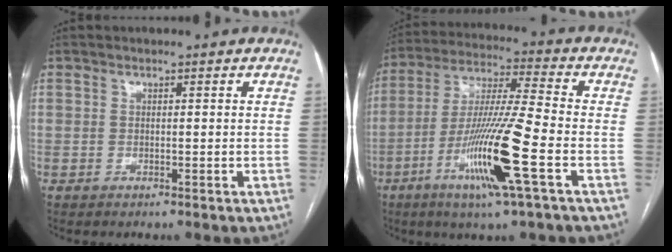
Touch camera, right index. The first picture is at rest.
{"total": 15.2, "force": [-5.6, -0.5, 14.1], "torque": [-0.281, -0.018, -0.109]}